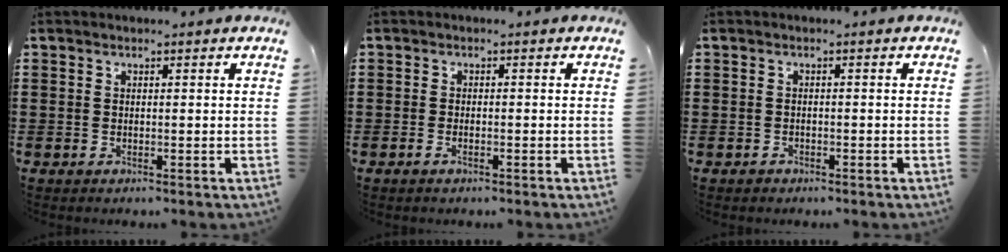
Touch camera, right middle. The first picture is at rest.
{"total": 0.9, "force": [-0.6, 0.4, 0.6], "torque": [-0.014, -0.003, -0.011]}
{"total": 0.7, "force": [-0.6, 0.4, 0.1], "torque": [-0.003, 0.002, -0.014]}